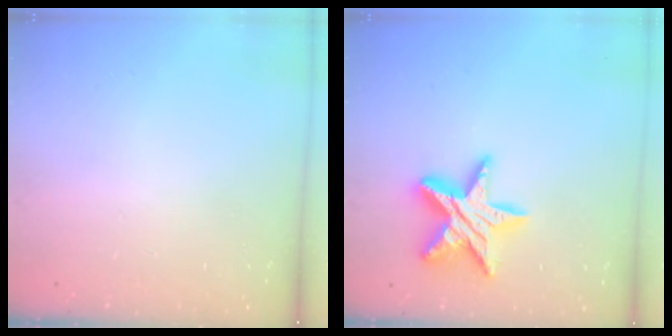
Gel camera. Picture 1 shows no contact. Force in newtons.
{"total": 14.8, "press": 14.8, "slide": 1.2}